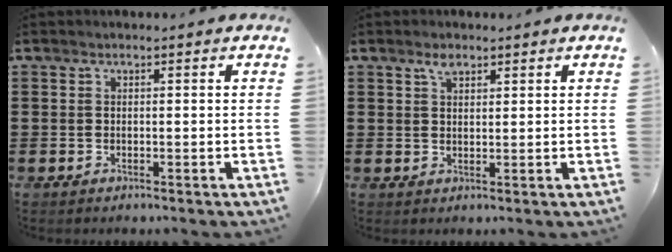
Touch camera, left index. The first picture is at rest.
{"total": 2.2, "force": [1.6, 1.0, 1.0], "torque": [-0.017, -0.003, 0.030]}